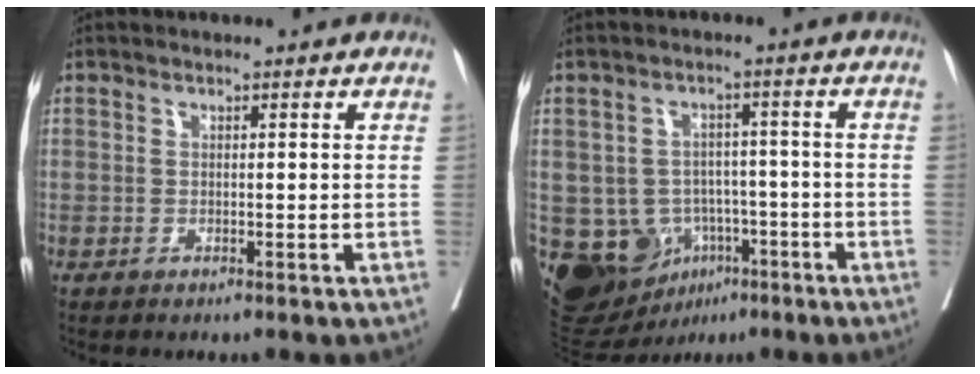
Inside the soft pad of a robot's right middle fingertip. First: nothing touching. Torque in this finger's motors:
{"motor_torque": [0.20, -0.17, 0.02, 0.00]}